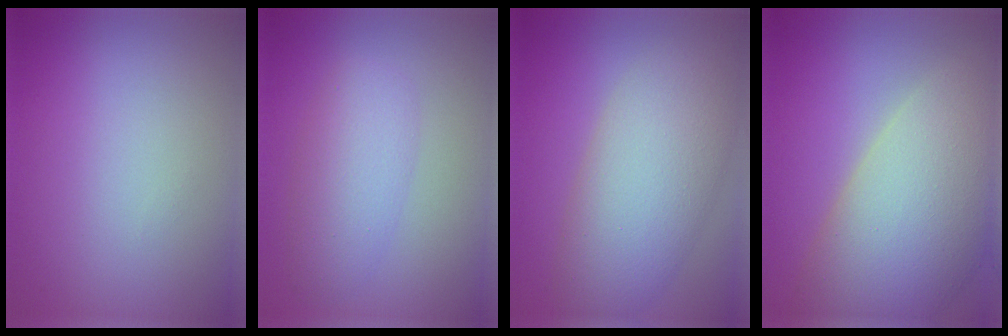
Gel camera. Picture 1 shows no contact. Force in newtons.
{"total": 3.8, "press": 3.8, "slide": 0.1}
{"total": 7.5, "press": 7.5, "slide": 0.3}
{"total": 13.0, "press": 13.0, "slide": 1.0}